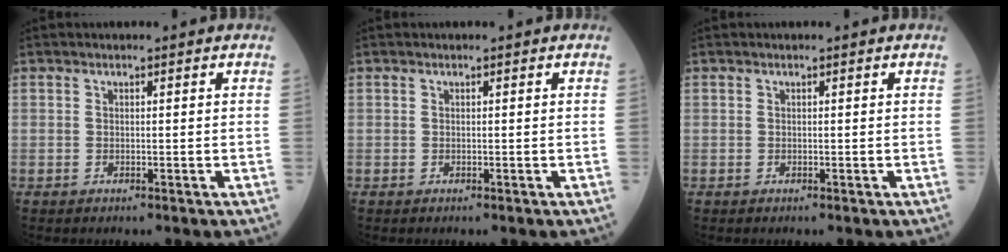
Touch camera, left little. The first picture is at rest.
{"total": 0.0}
{"total": 0.0}